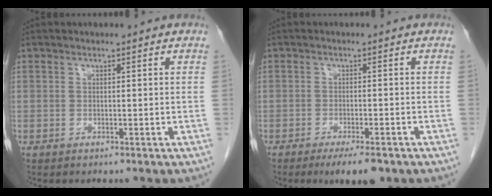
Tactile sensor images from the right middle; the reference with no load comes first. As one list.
[{"total": 5.2, "force": [-3.6, 1.1, 3.6], "torque": [-0.048, -0.008, -0.051]}]